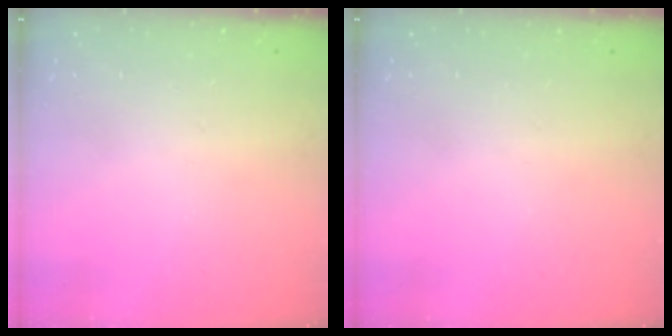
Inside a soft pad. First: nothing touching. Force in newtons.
{"total": 0.0}